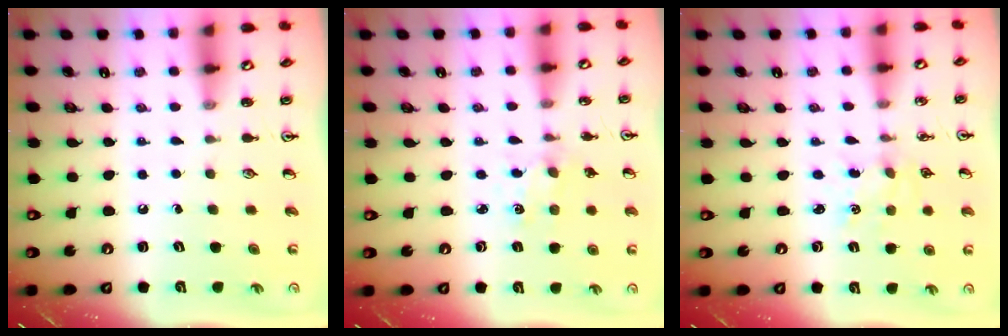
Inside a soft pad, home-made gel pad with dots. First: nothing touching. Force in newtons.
{"total": 1.0, "press": 1.0, "slide": 0.2}
{"total": 2.2, "press": 2.2, "slide": 0.3}